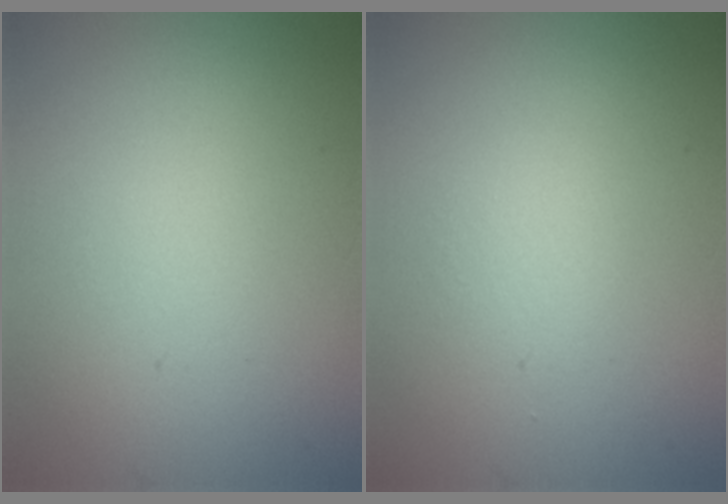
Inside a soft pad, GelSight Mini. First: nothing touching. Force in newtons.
{"total": 0.9, "press": 0.9, "slide": 0.0}